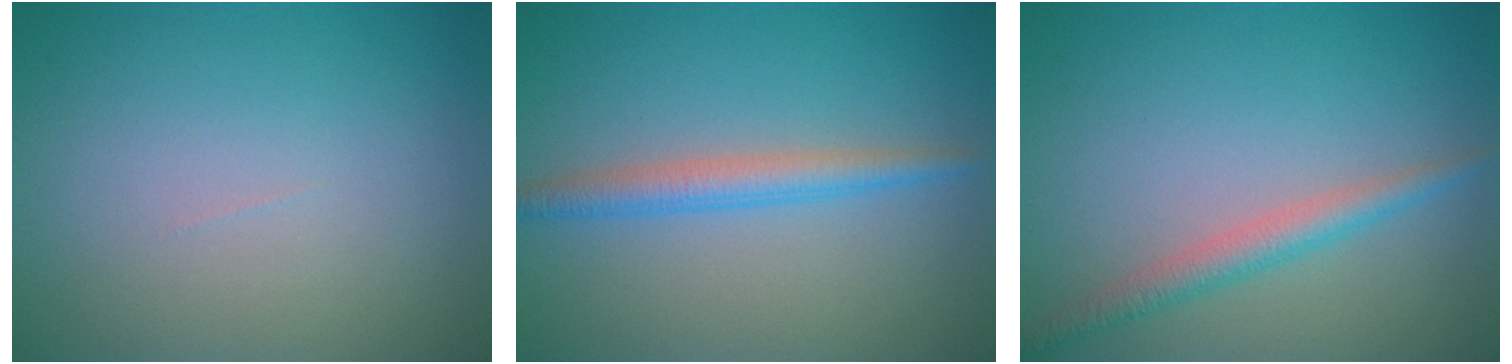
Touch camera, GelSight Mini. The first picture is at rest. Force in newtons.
{"total": 2.7, "press": 2.7, "slide": 0.0}
{"total": 2.5, "press": 2.5, "slide": 0.0}